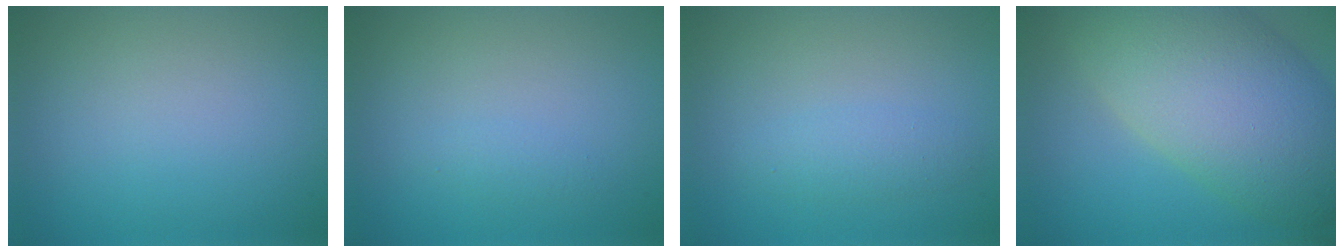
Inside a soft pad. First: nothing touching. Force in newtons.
{"total": 0.7, "press": 0.7, "slide": 0.0}
{"total": 1.6, "press": 1.6, "slide": 0.0}
{"total": 12.2, "press": 12.2, "slide": 0.9}